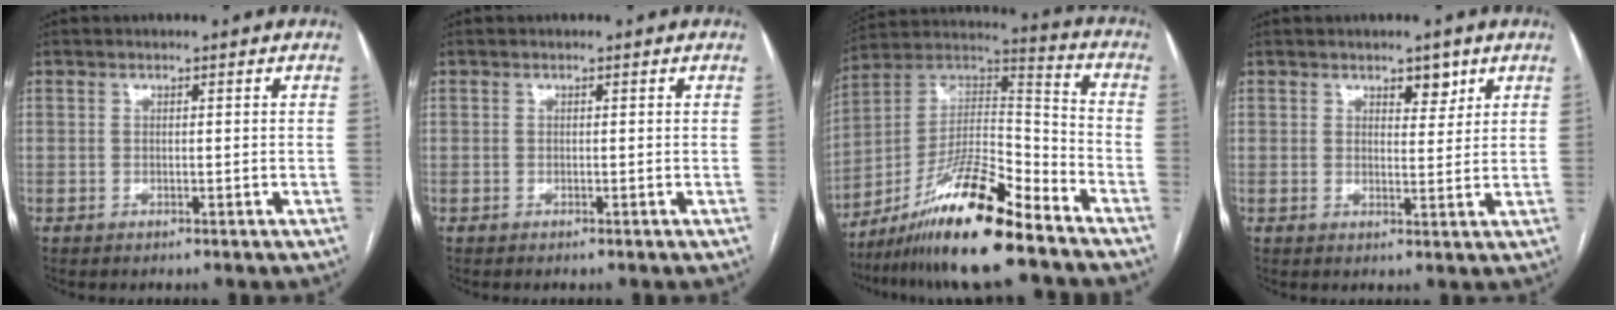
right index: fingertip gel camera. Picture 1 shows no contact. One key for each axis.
{"total": 0.0}
{"total": 17.7, "fx": -12.7, "fy": 1.5, "fz": 12.3, "tx": -0.231, "ty": 0.006, "tz": -0.224}
{"total": 3.1, "fx": 2.0, "fy": 1.6, "fz": 1.8, "tx": -0.021, "ty": -0.002, "tz": 0.031}